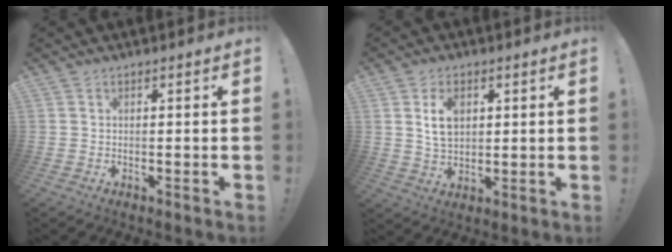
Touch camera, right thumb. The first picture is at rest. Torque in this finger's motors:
{"motor_torque": [-0.28, 0.34, 0.02, -0.04, 0.16]}